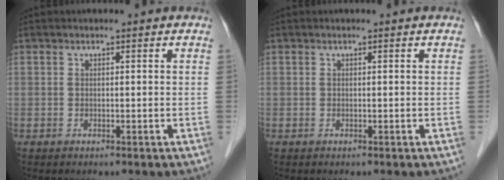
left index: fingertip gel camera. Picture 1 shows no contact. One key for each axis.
{"total": 0.0}